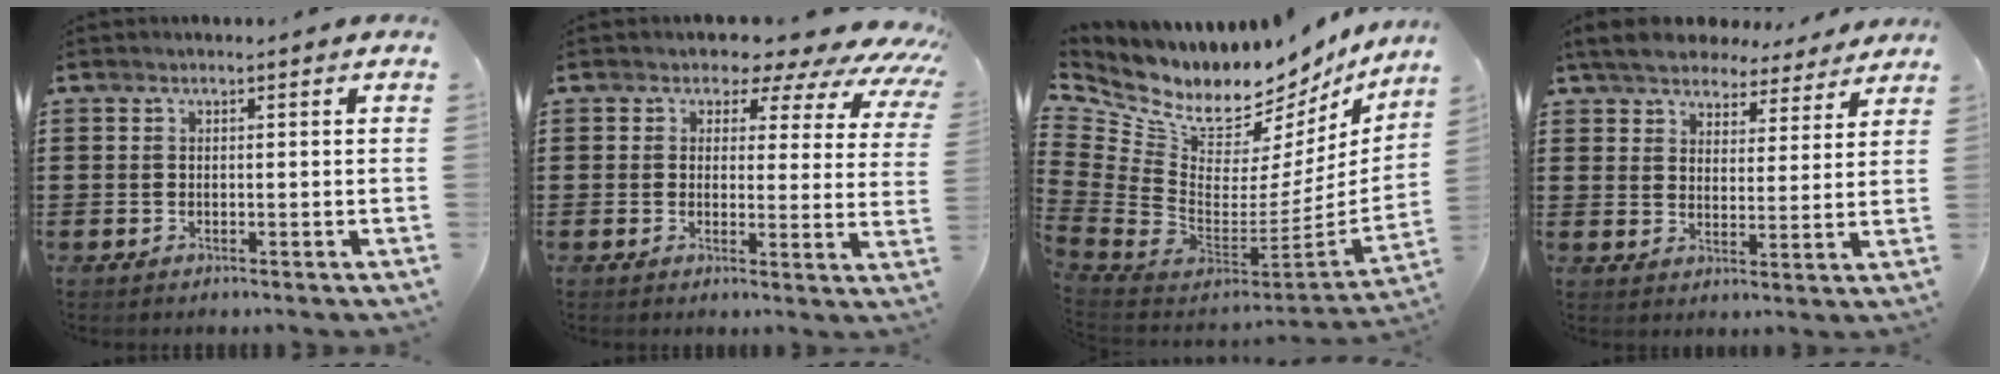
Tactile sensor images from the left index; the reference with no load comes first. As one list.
[{"total": 4.5, "force": [3.4, 2.5, 1.5], "torque": [-0.029, -0.026, 0.050]}, {"total": 8.6, "force": [7.2, 4.1, 2.3], "torque": [-0.088, -0.084, 0.127]}, {"total": 5.7, "force": [5.4, 1.5, 0.9], "torque": [-0.046, -0.023, 0.097]}]